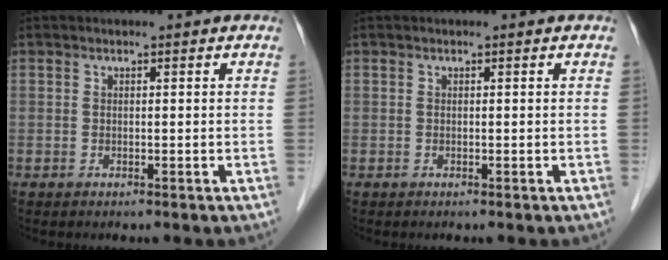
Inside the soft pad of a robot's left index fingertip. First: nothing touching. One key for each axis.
{"total": 0.0}